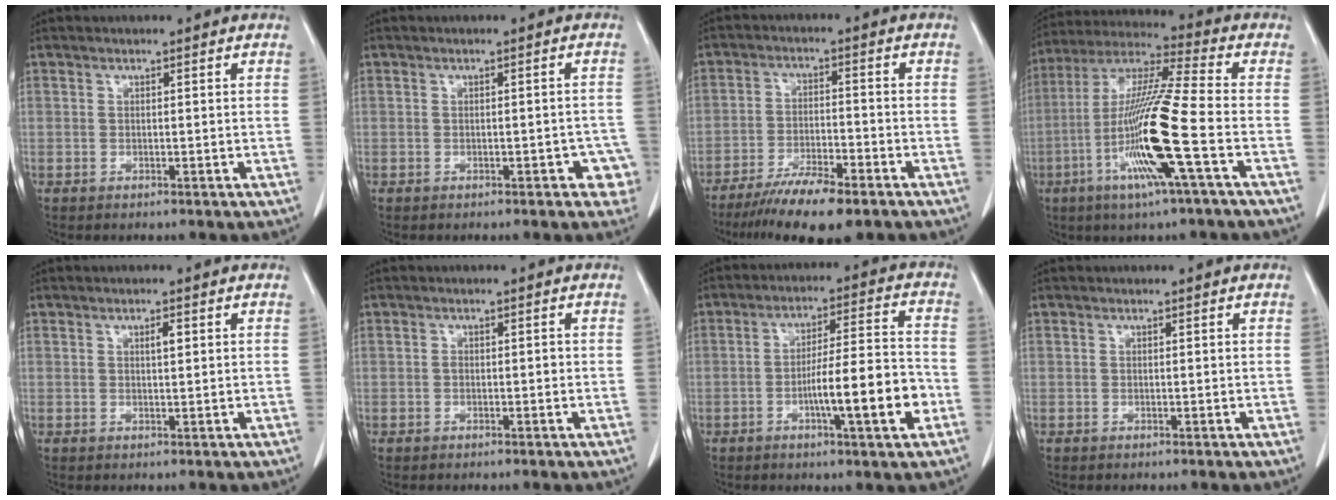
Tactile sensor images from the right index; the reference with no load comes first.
{"total": 3.7, "force": [-1.5, 1.6, 3.0], "torque": [-0.019, 0.009, -0.014]}
{"total": 10.0, "force": [-7.5, 1.6, 6.6], "torque": [-0.108, -0.022, -0.127]}
{"total": 16.6, "force": [-5.1, -0.7, 15.8], "torque": [-0.316, -0.015, -0.106]}
{"total": 1.4, "force": [0.5, 0.3, 1.2], "torque": [-0.020, 0.001, 0.007]}
{"total": 1.0, "force": [-0.2, 0.5, 0.8], "torque": [-0.012, 0.002, -0.002]}
{"total": 11.6, "force": [-3.8, 0.6, 11.0], "torque": [-0.174, 0.004, -0.060]}
{"total": 0.0}